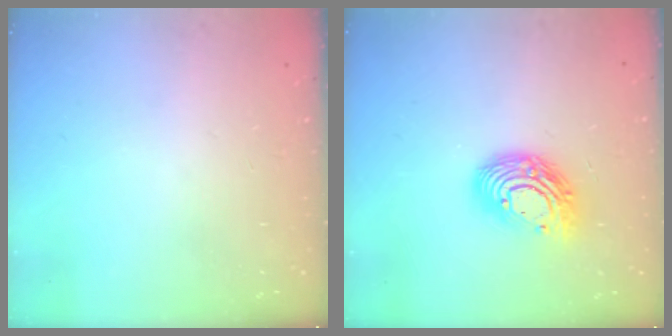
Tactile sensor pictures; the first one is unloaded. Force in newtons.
{"total": 13.4, "press": 13.4, "slide": 1.0}